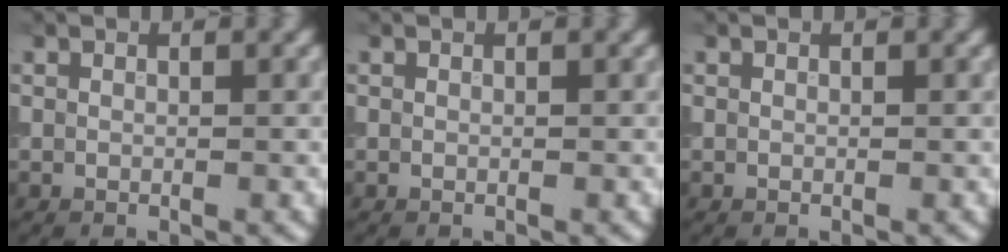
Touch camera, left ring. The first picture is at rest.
{"total": 0.0}
{"total": 0.0}